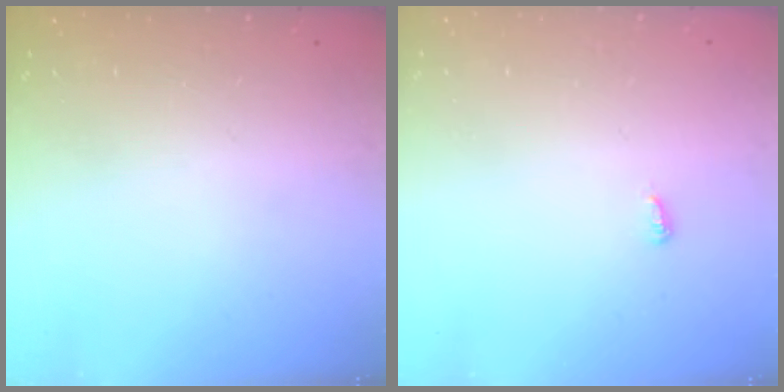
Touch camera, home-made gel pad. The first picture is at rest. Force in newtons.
{"total": 2.9, "press": 2.9, "slide": 0.3}